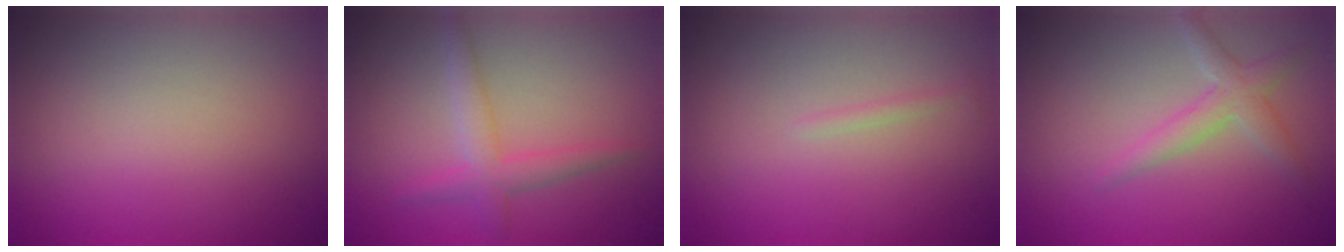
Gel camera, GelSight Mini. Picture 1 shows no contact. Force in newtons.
{"total": 2.7, "press": 2.7, "slide": 0.2}
{"total": 0.6, "press": 0.6, "slide": 0.0}
{"total": 2.5, "press": 2.5, "slide": 0.1}